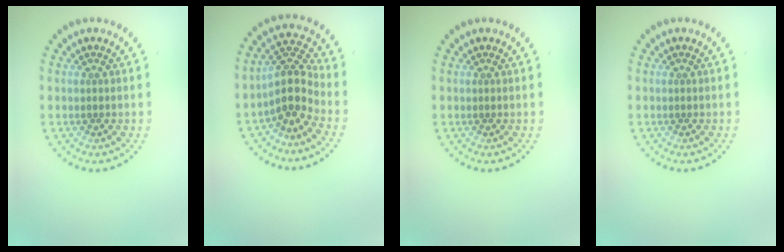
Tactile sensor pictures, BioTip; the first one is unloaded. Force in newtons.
{"total": 3.6, "press": 2.7, "slide": 2.4}
{"total": 0.0}
{"total": 0.0}